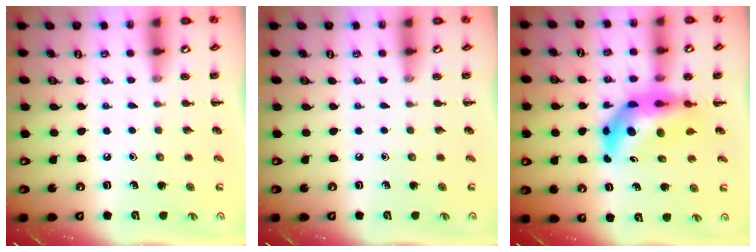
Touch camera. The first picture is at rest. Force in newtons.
{"total": 0.0}
{"total": 9.3, "press": 8.7, "slide": 3.2}